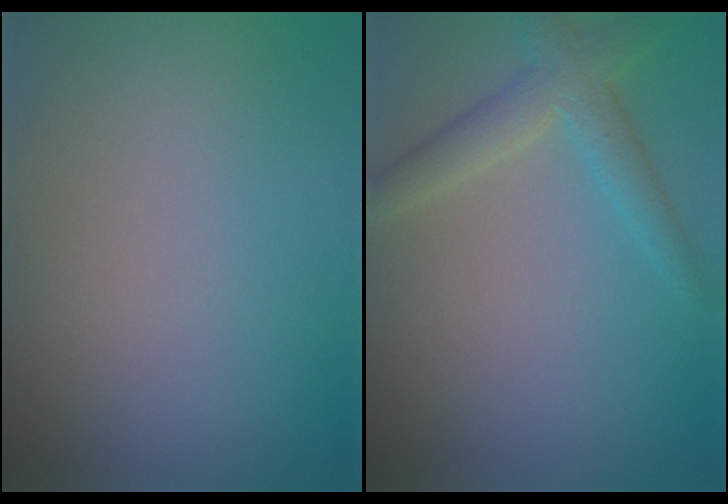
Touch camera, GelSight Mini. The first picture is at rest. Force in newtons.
{"total": 3.2, "press": 3.2, "slide": 0.1}